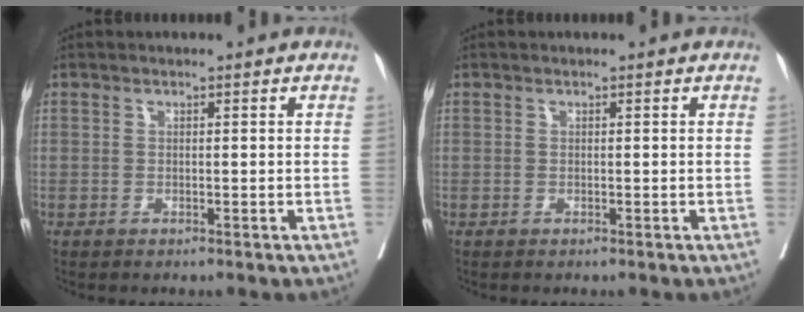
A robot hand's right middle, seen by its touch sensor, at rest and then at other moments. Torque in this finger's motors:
{"motor_torque": [0.17, -0.17, -0.23, -0.13]}